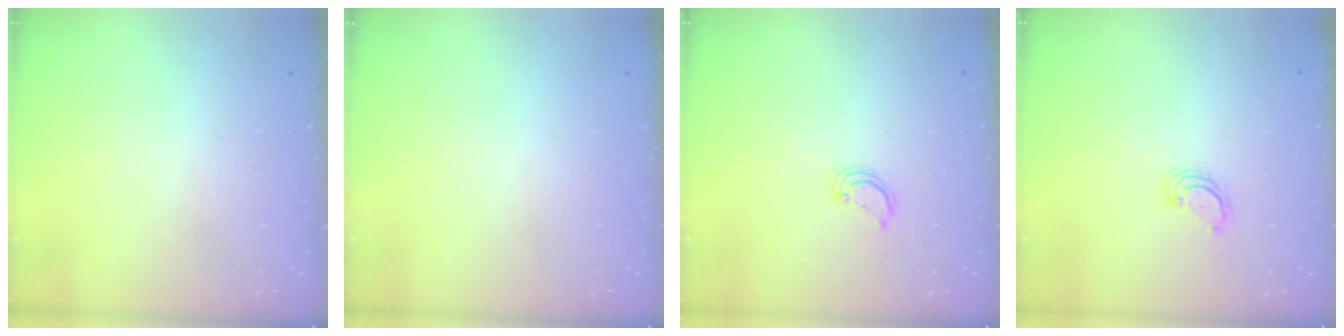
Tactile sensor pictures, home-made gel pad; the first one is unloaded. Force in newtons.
{"total": 0.0}
{"total": 2.6, "press": 2.6, "slide": 0.2}
{"total": 2.9, "press": 2.9, "slide": 0.3}